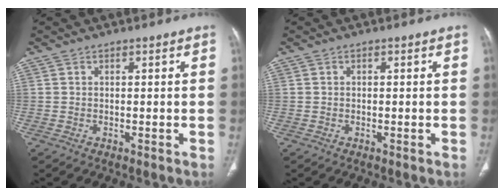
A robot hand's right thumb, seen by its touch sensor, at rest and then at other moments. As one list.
[{"total": 0.0}]